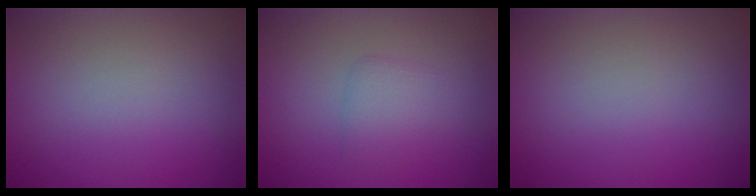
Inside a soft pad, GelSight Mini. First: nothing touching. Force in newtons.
{"total": 1.9, "press": 1.9, "slide": 0.0}
{"total": 0.0}